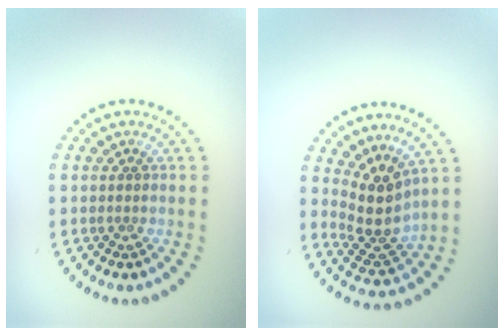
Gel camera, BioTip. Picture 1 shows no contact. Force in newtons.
{"total": 3.8, "press": 2.8, "slide": 2.6}